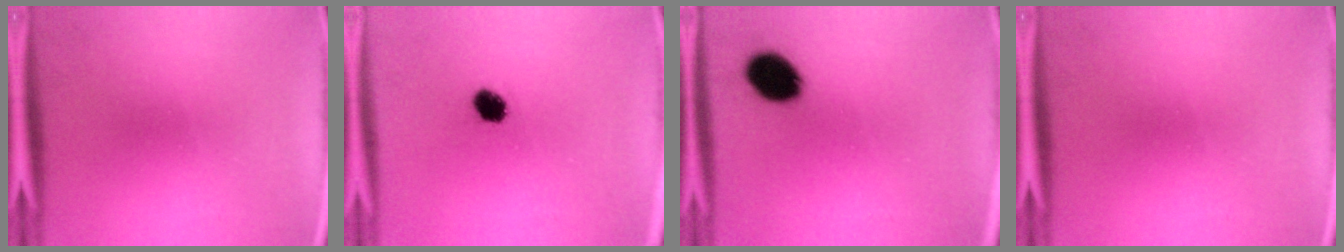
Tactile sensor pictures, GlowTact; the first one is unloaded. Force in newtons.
{"total": 2.6}
{"total": 9.8}
{"total": 0.0}